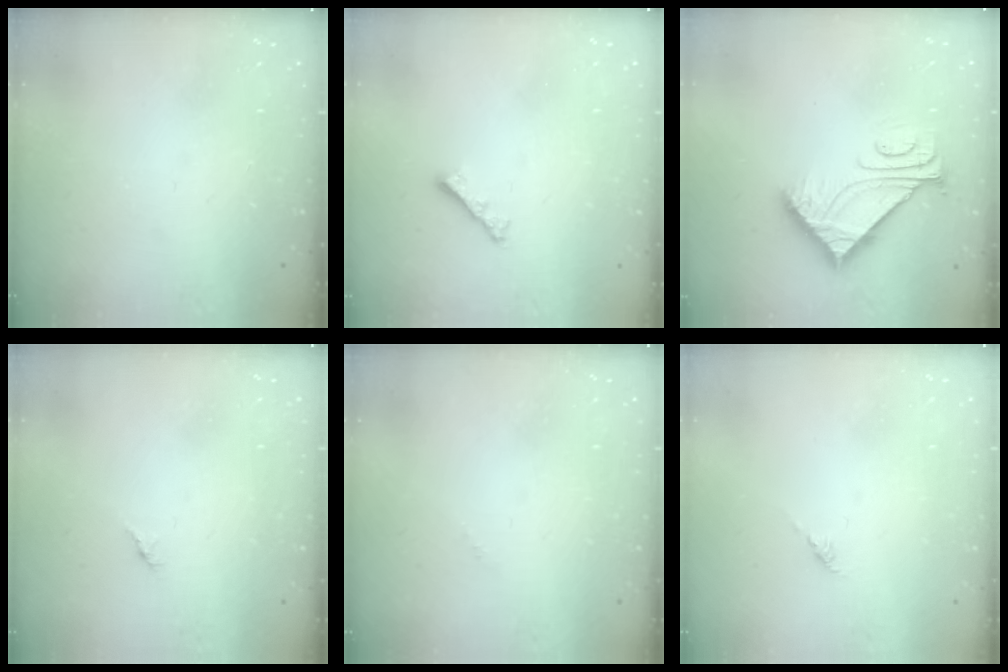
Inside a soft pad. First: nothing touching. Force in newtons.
{"total": 2.8, "press": 2.7, "slide": 0.6}
{"total": 8.8, "press": 8.7, "slide": 0.9}
{"total": 1.4, "press": 1.4, "slide": 0.4}
{"total": 0.0}
{"total": 0.6, "press": 0.4, "slide": 0.4}